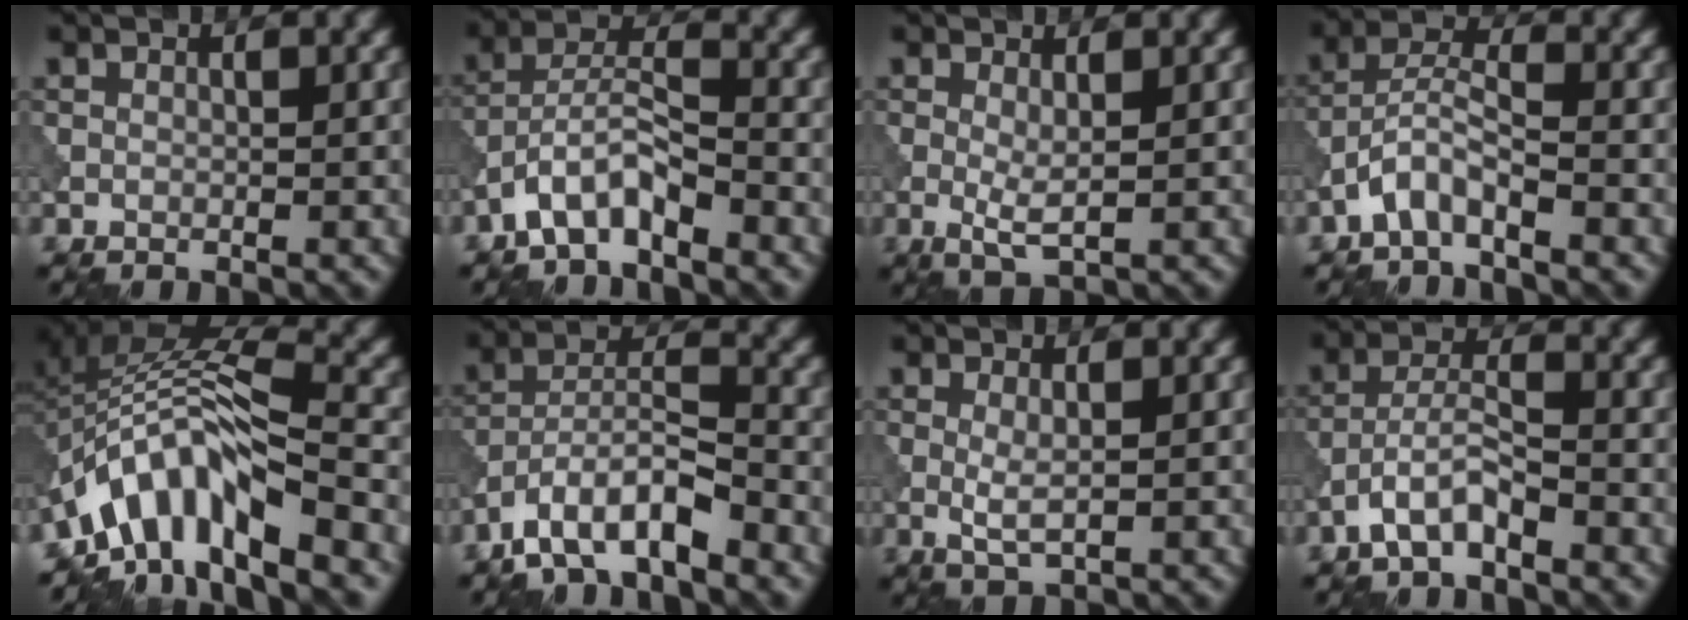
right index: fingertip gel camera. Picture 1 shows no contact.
{"total": 4.6, "force": [-3.3, 1.4, 2.8], "torque": [-0.052, 0.013, -0.072]}
{"total": 2.0, "force": [0.1, 0.3, 2.0], "torque": [-0.043, -0.006, 0.003]}
{"total": 3.5, "force": [-2.6, 0.8, 2.2], "torque": [-0.049, 0.013, -0.060]}
{"total": 9.6, "force": [-5.4, 3.6, 7.1], "torque": [-0.111, 0.012, -0.109]}
{"total": 6.9, "force": [-5.1, 1.9, 4.2], "torque": [-0.076, 0.007, -0.097]}
{"total": 1.9, "force": [0.1, 0.4, 1.9], "torque": [-0.044, -0.003, 0.002]}
{"total": 3.8, "force": [-2.5, 1.0, 2.6], "torque": [-0.053, 0.015, -0.056]}